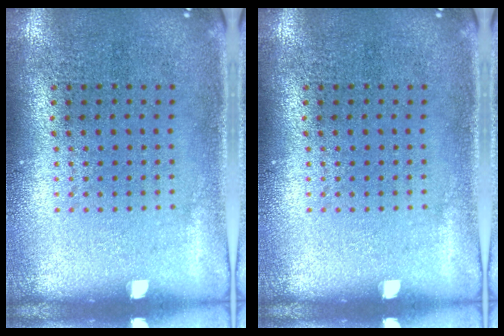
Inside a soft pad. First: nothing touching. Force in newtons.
{"total": 0.0}